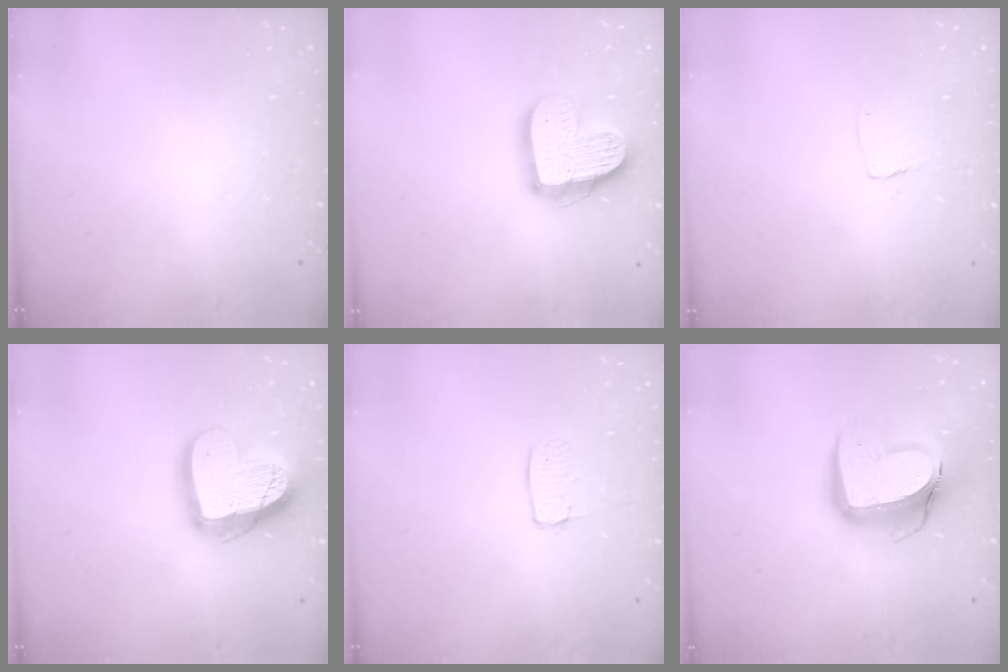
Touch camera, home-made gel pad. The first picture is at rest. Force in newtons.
{"total": 16.2, "press": 16.2, "slide": 1.1}
{"total": 2.6, "press": 2.6, "slide": 0.1}
{"total": 18.8, "press": 18.7, "slide": 1.9}
{"total": 5.8, "press": 5.8, "slide": 0.3}
{"total": 13.6, "press": 13.5, "slide": 1.4}